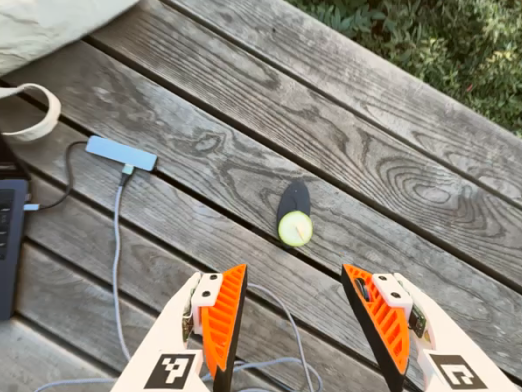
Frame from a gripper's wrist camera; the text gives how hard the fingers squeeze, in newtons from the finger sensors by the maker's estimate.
{"total": 0.0}